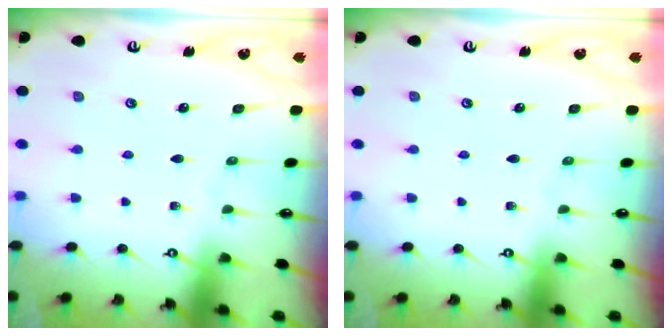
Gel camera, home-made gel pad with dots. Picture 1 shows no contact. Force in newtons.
{"total": 0.0}